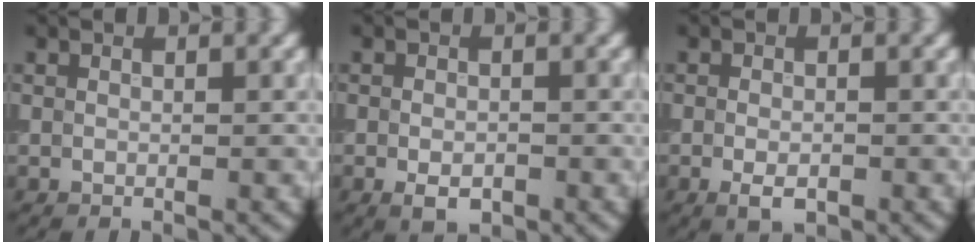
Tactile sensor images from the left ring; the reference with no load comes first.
{"total": 2.2, "force": [-0.9, 1.3, 1.6], "torque": [-0.026, -0.003, -0.014]}
{"total": 2.1, "force": [-0.8, 1.1, 1.6], "torque": [-0.028, -0.004, -0.013]}